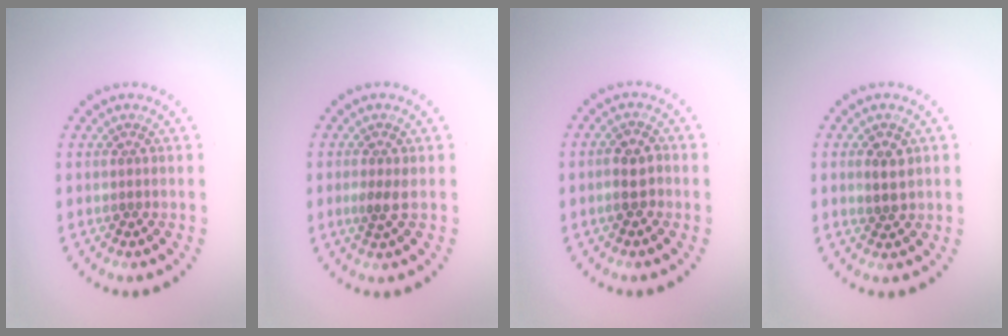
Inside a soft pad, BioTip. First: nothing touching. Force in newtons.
{"total": 1.3, "press": 1.1, "slide": 0.6}
{"total": 2.2, "press": 2.1, "slide": 0.5}
{"total": 2.0, "press": 2.0, "slide": 0.4}